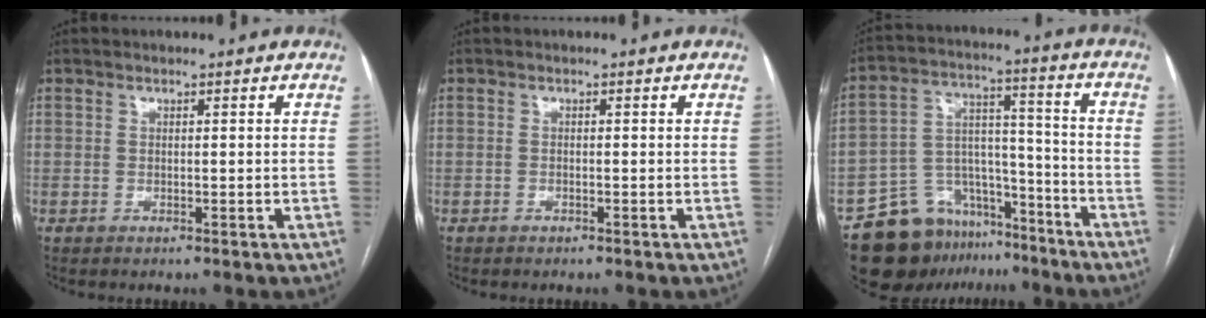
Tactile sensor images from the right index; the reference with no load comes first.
{"total": 0.0}
{"total": 17.2, "force": [-13.3, 9.5, 5.4], "torque": [-0.082, 0.079, -0.221]}